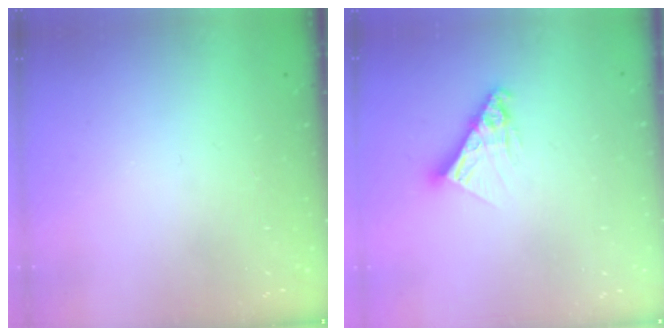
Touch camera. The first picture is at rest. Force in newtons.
{"total": 9.0, "press": 9.0, "slide": 0.9}